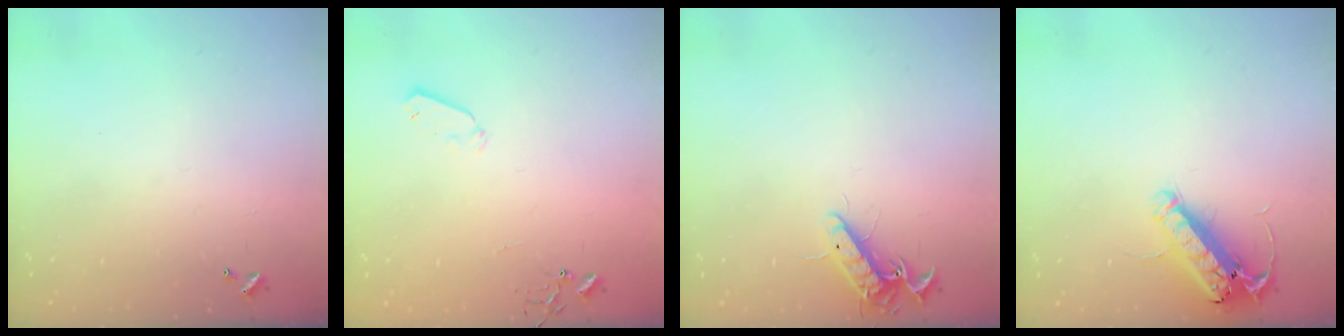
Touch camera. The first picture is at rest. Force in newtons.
{"total": 4.0, "press": 3.9, "slide": 0.8}
{"total": 10.7, "press": 10.5, "slide": 1.7}
{"total": 14.7, "press": 14.4, "slide": 2.7}